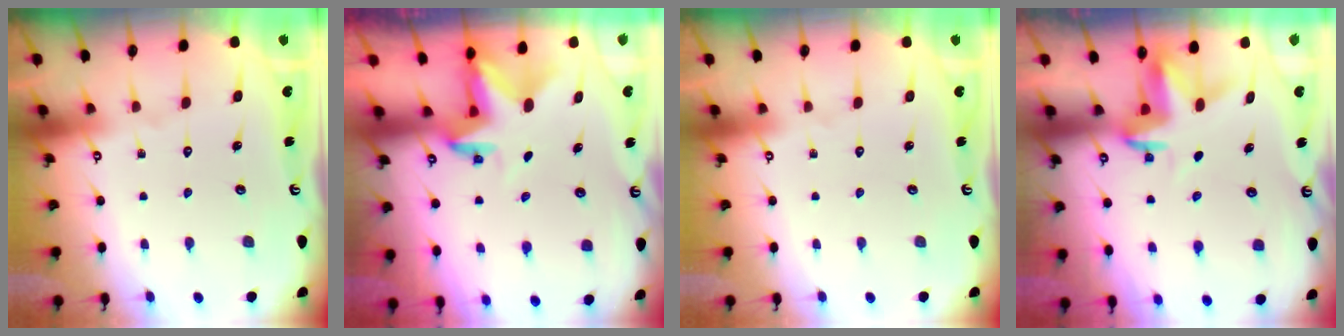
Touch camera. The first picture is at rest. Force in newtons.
{"total": 2.8, "press": 2.8, "slide": 0.2}
{"total": 0.0}
{"total": 3.4, "press": 3.4, "slide": 0.2}